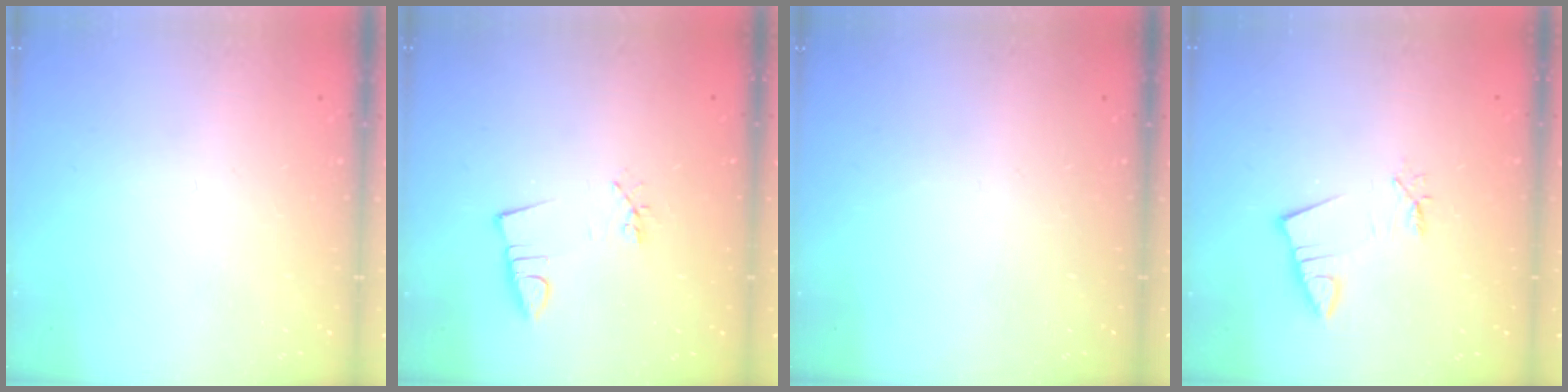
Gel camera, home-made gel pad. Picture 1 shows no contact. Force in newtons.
{"total": 2.9, "press": 1.5, "slide": 2.5}
{"total": 0.0}
{"total": 2.5, "press": 2.5, "slide": 0.3}